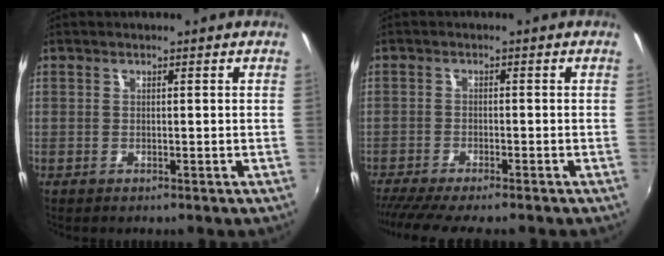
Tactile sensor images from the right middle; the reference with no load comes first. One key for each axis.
{"total": 7.8, "fx": -6.8, "fy": 0.3, "fz": 3.8, "tx": -0.087, "ty": -0.032, "tz": -0.114}